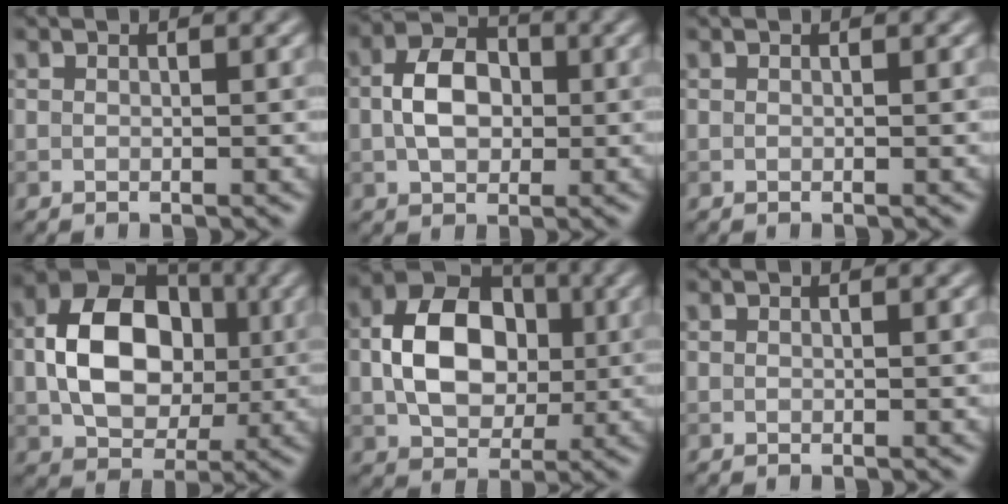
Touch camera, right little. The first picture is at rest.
{"total": 5.0, "force": [-0.1, 3.5, 3.6], "torque": [-0.064, 0.008, -0.007]}
{"total": 0.0}
{"total": 9.6, "force": [-0.1, 6.8, 6.8], "torque": [-0.126, 0.005, -0.002]}
{"total": 8.6, "force": [0.1, 6.1, 6.1], "torque": [-0.112, 0.007, -0.001]}
{"total": 0.0}